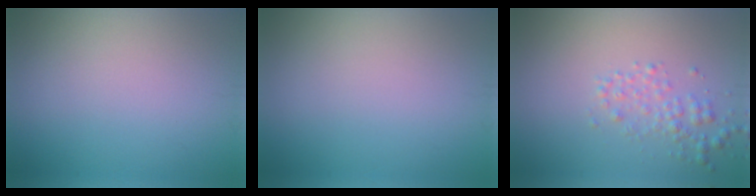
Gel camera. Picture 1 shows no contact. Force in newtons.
{"total": 0.0}
{"total": 2.1, "press": 2.1, "slide": 0.1}